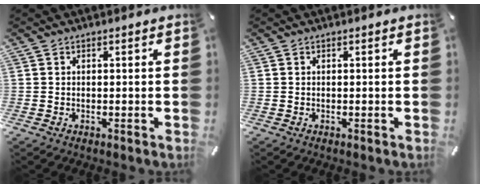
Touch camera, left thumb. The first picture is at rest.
{"total": 0.0}